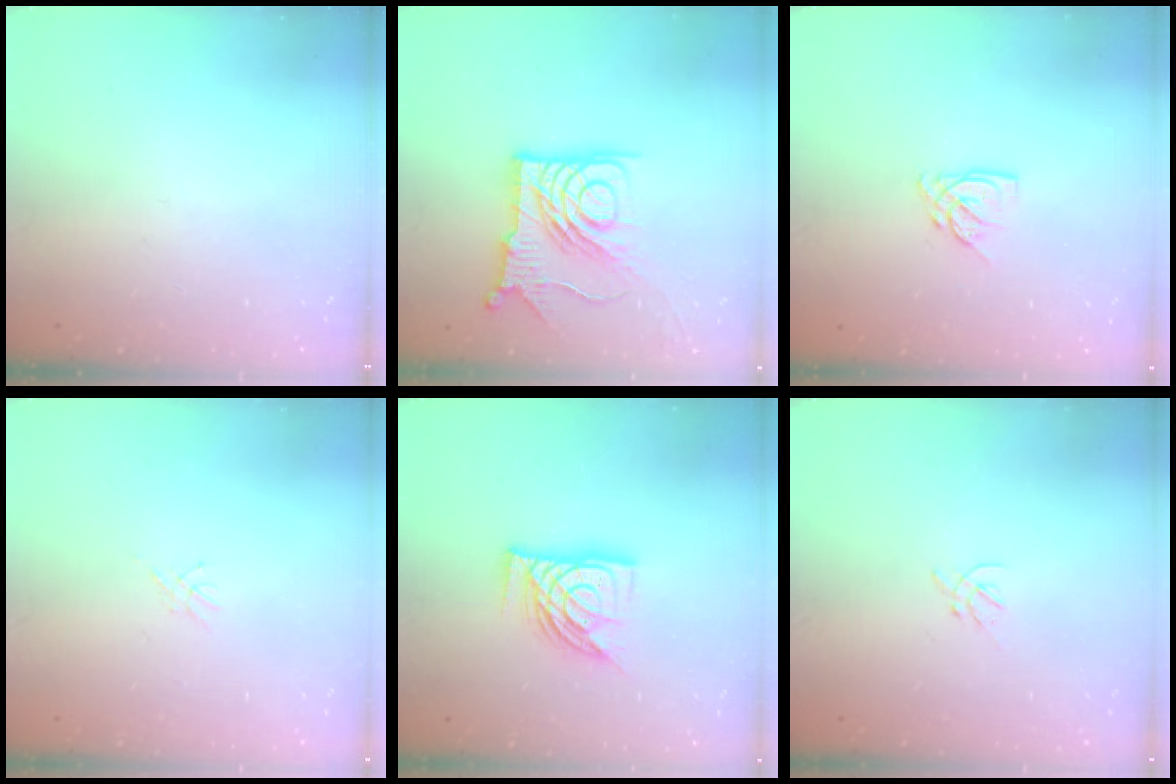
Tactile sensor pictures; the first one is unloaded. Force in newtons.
{"total": 15.4, "press": 15.3, "slide": 1.7}
{"total": 5.6, "press": 5.6, "slide": 0.5}
{"total": 2.3, "press": 2.2, "slide": 0.3}
{"total": 14.0, "press": 13.9, "slide": 1.6}
{"total": 1.2, "press": 1.1, "slide": 0.5}